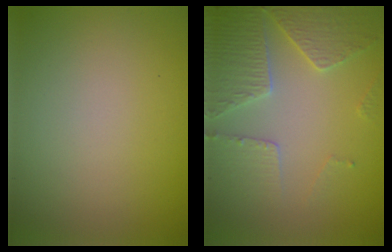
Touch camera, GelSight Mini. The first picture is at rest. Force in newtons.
{"total": 4.0, "press": 3.9, "slide": 0.7}